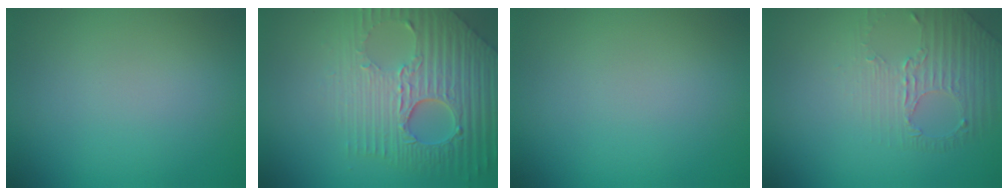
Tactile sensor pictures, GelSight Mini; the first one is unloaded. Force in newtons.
{"total": 8.7, "press": 5.9, "slide": 6.4}
{"total": 0.0}
{"total": 1.8, "press": 1.5, "slide": 1.0}